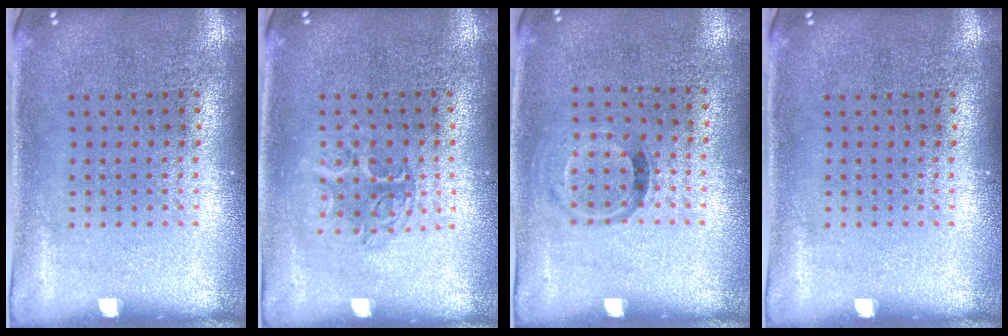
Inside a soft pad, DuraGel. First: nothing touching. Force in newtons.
{"total": 1.3, "press": 1.1, "slide": 0.7}
{"total": 0.8, "press": 0.6, "slide": 0.6}
{"total": 0.0}